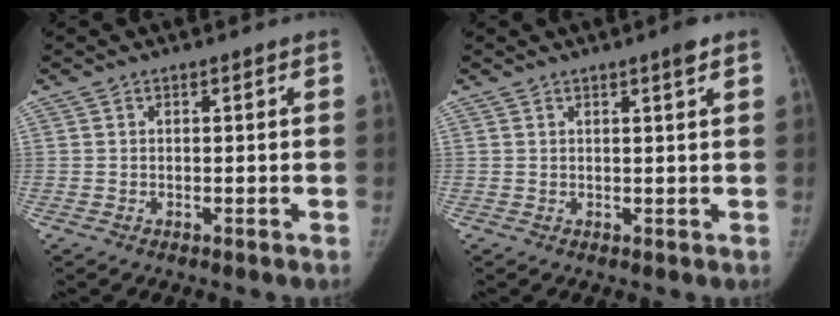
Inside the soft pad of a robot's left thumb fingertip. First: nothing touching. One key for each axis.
{"total": 1.9, "fx": 1.2, "fy": -0.1, "fz": 1.5, "tx": -0.022, "ty": -0.006, "tz": 0.019}